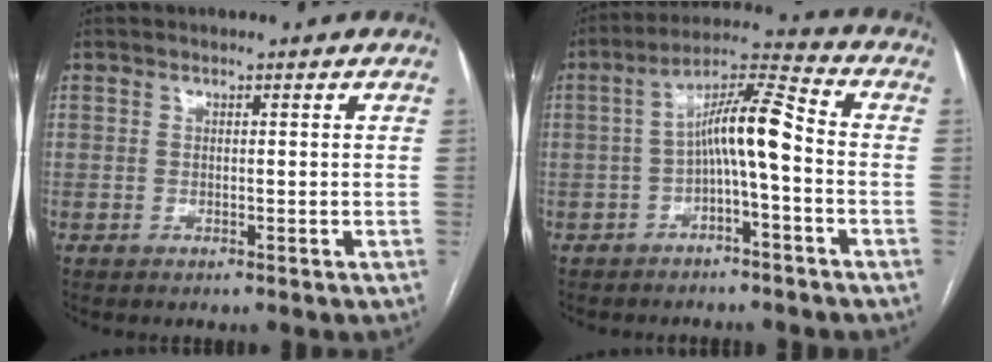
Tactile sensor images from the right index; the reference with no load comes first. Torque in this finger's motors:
{"motor_torque": [1.36, -0.42, 0.68, 0.16]}